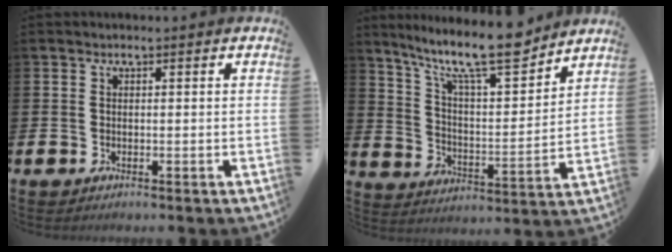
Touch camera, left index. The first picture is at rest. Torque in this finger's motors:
{"motor_torque": [0.27, -0.54, 0.86, 0.21]}